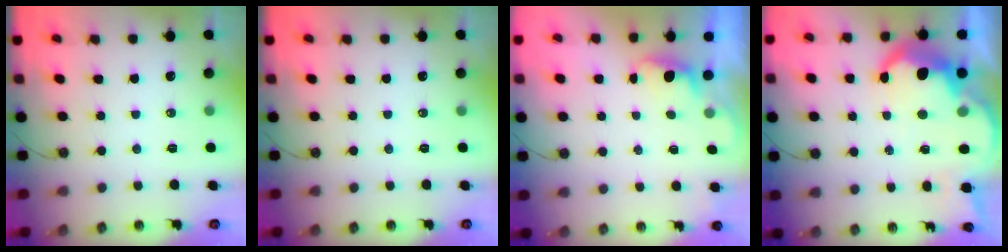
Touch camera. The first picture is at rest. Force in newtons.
{"total": 0.0}
{"total": 0.7, "press": 0.1, "slide": 0.7}
{"total": 15.7, "press": 15.6, "slide": 1.2}